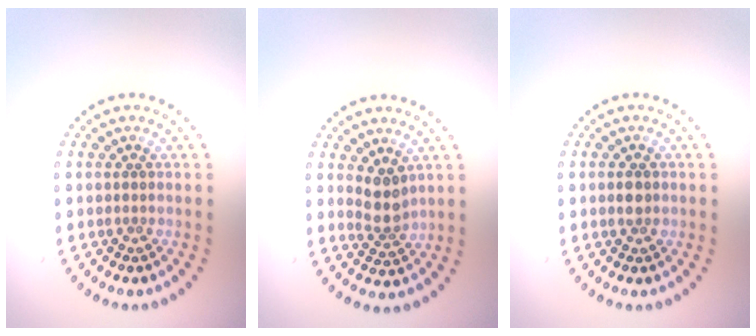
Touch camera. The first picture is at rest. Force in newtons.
{"total": 2.3, "press": 1.9, "slide": 1.3}
{"total": 1.5, "press": 1.5, "slide": 0.1}